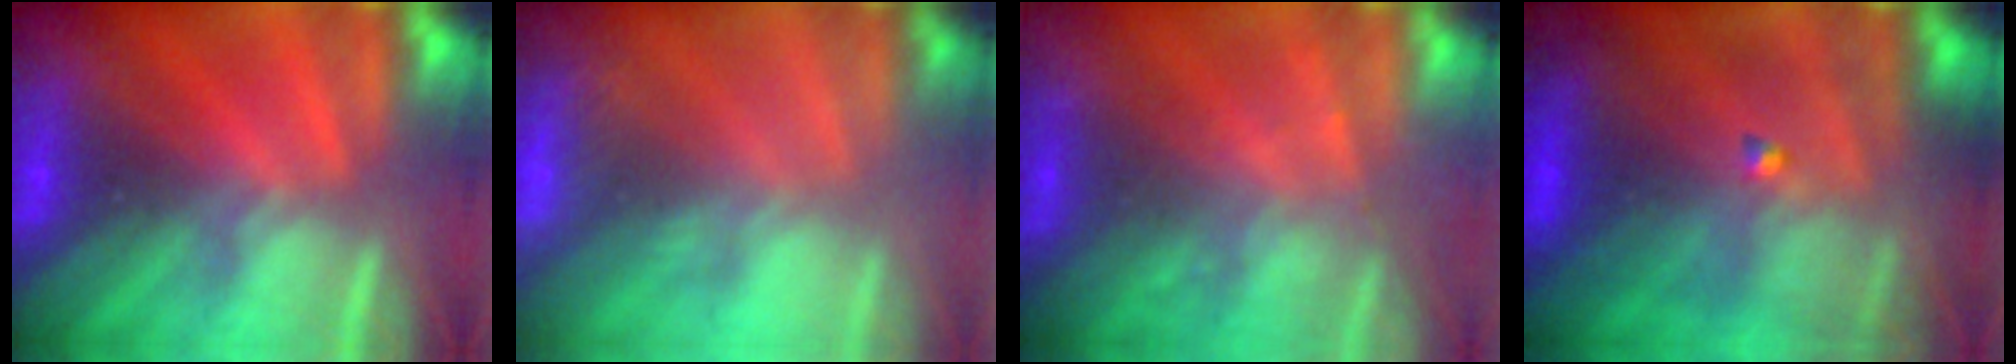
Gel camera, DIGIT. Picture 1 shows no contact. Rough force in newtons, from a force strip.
{"total": 2.4}
{"total": 2.3}
{"total": 7.0}